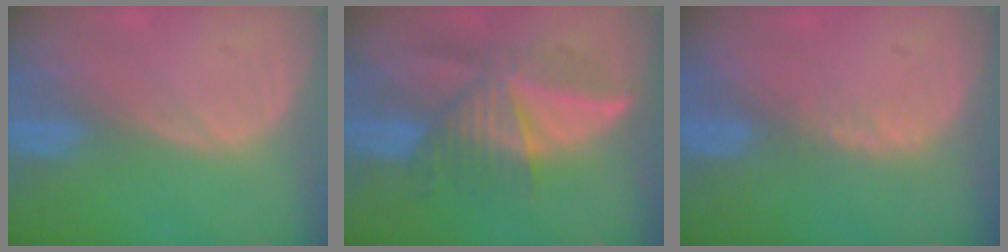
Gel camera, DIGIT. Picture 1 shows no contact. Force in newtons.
{"total": 7.3, "press": 7.2, "slide": 1.2}
{"total": 1.3, "press": 1.1, "slide": 0.7}